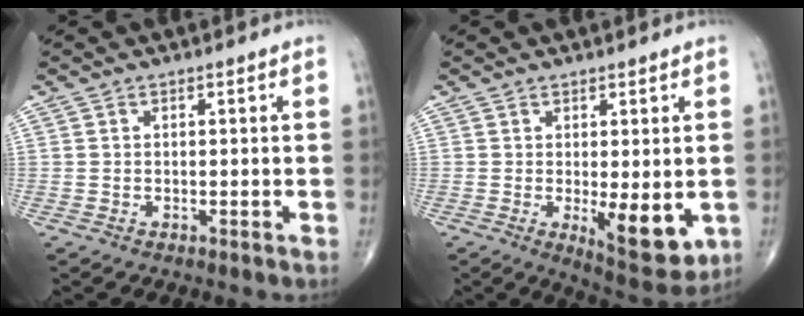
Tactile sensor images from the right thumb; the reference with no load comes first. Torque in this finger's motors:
{"motor_torque": [1.41, 1.15, 0.38, -0.44, 0.22]}